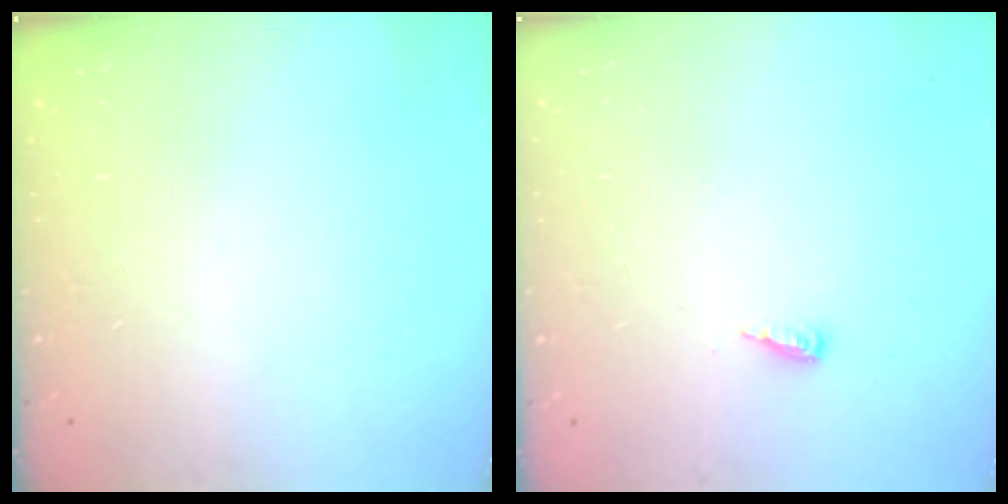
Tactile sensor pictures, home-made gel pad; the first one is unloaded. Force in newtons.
{"total": 4.2, "press": 4.1, "slide": 0.4}